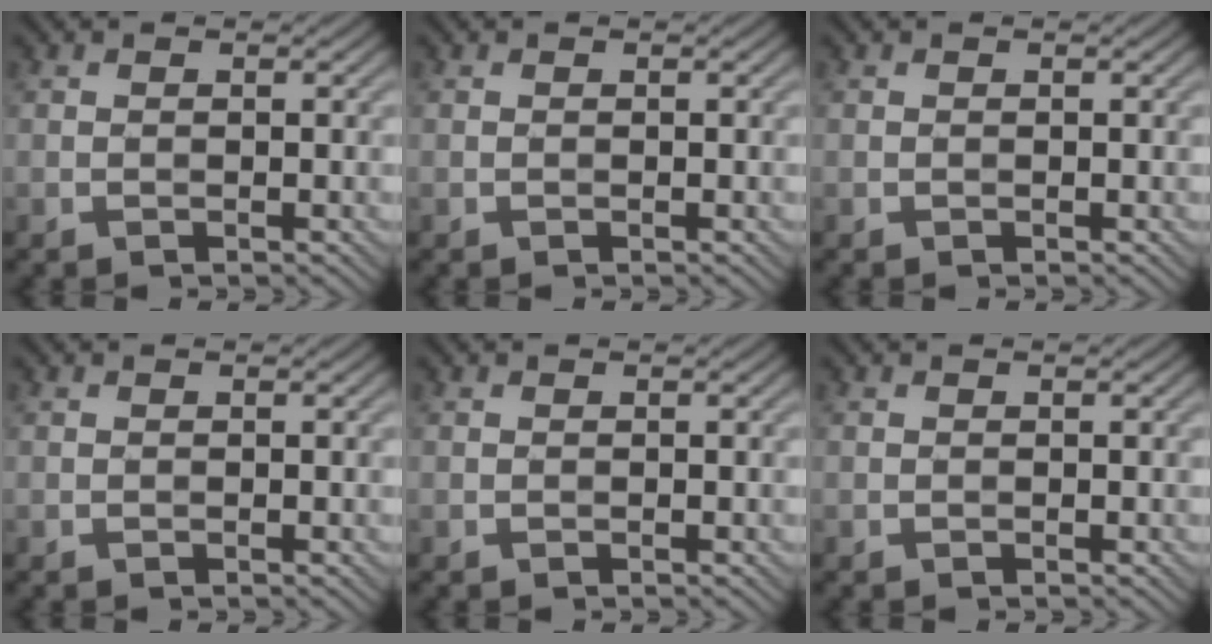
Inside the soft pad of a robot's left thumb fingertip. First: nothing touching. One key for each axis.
{"total": 0.0}
{"total": 0.0}
{"total": 0.0}
{"total": 0.0}
{"total": 0.0}